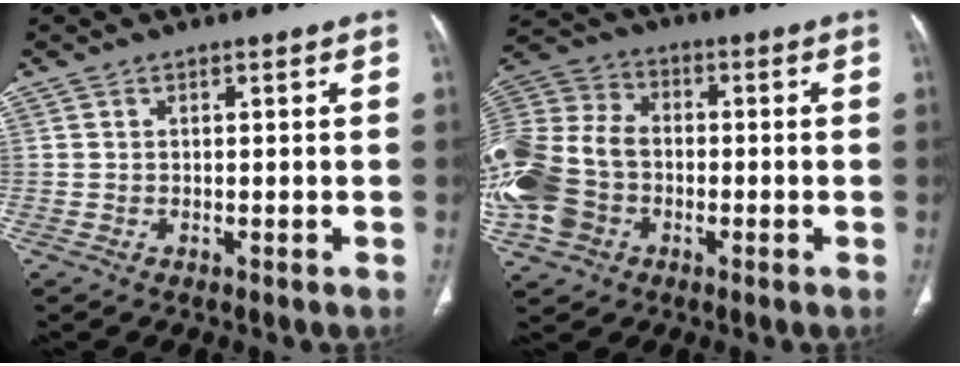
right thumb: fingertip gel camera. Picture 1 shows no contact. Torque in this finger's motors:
{"motor_torque": [2.27, 2.04, 1.00, 0.44, 0.75]}